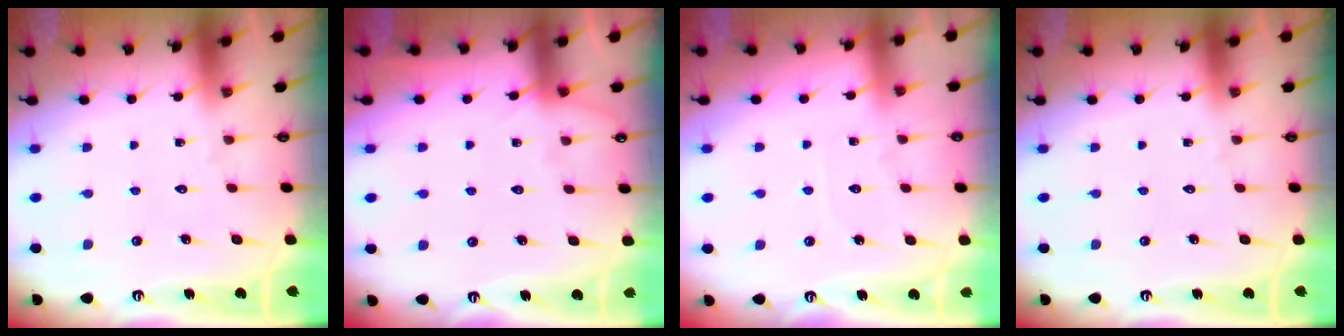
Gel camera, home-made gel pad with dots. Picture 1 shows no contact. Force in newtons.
{"total": 5.0, "press": 4.9, "slide": 0.7}
{"total": 2.4, "press": 2.4, "slide": 0.3}
{"total": 0.0}